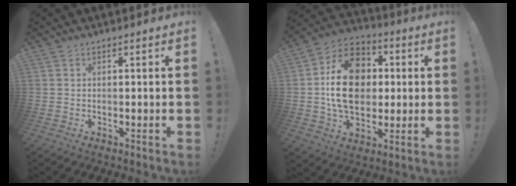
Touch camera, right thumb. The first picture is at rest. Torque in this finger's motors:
{"motor_torque": [1.95, 1.89, 1.52, -0.33, 0.45]}